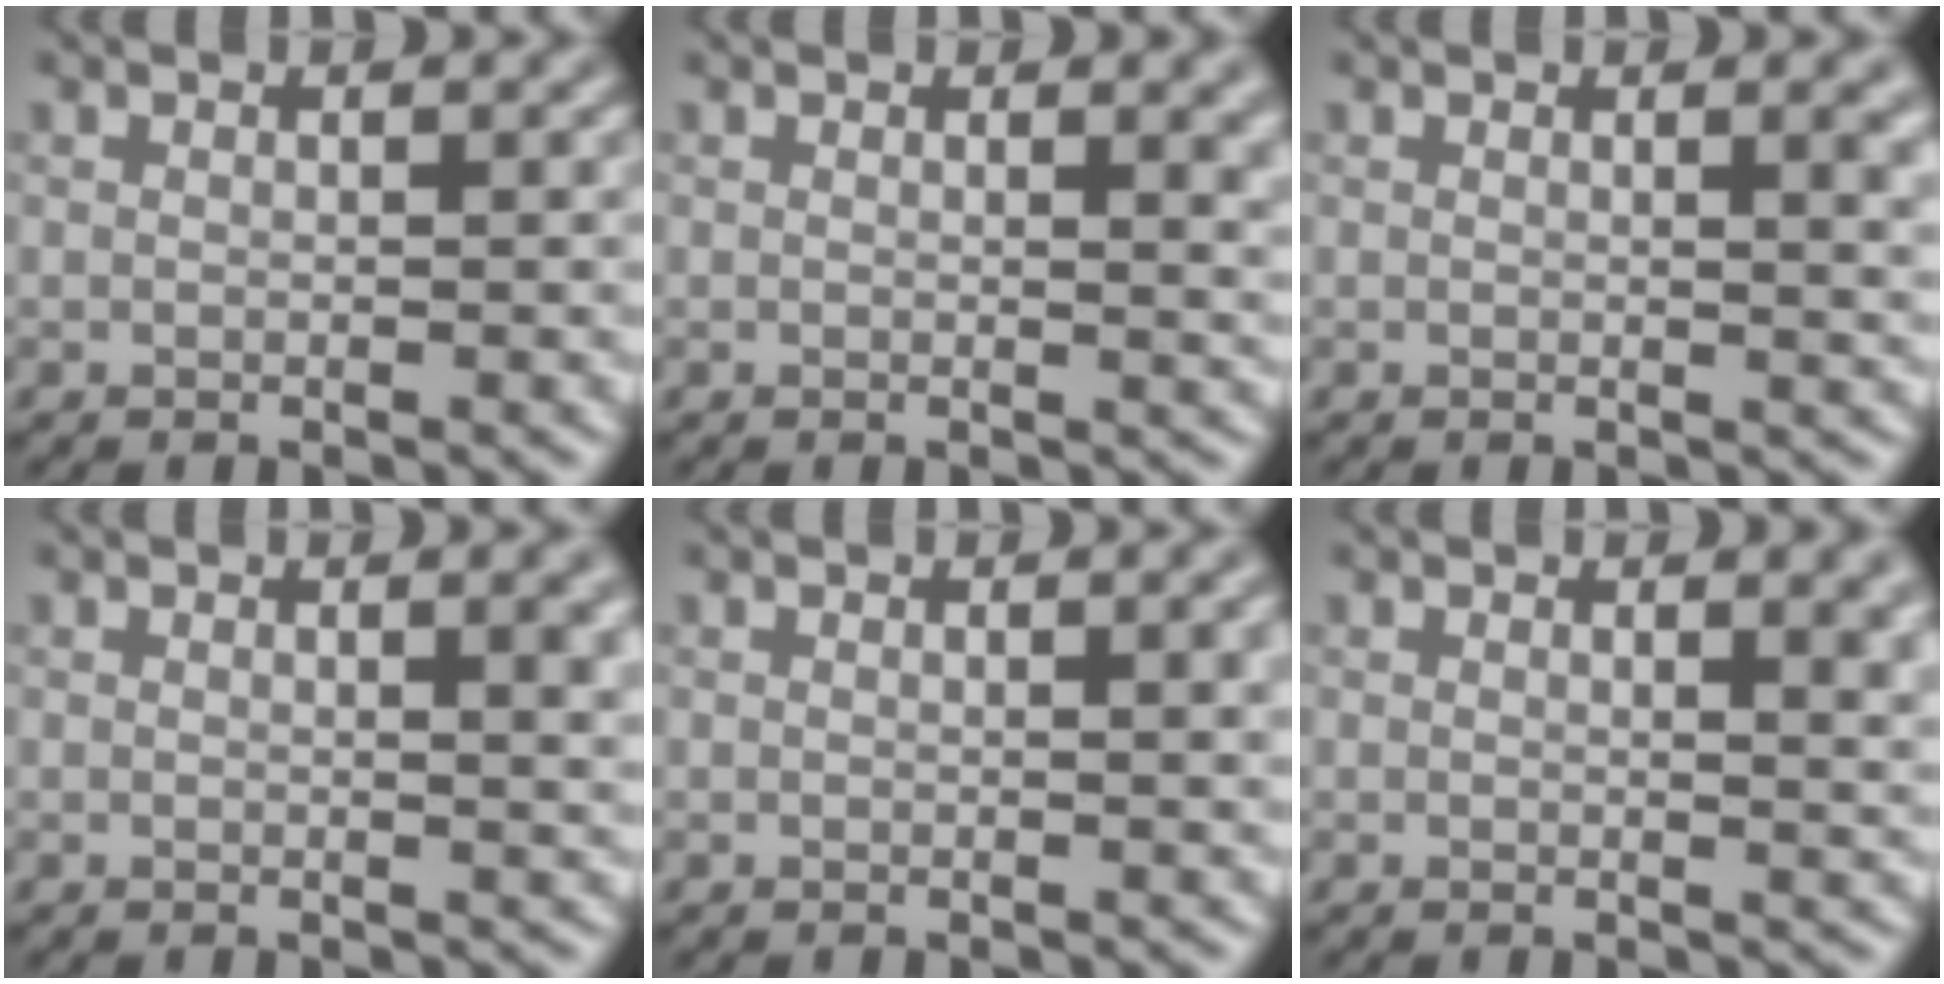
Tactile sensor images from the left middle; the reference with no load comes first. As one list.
[{"total": 2.6, "force": [1.1, 1.0, 2.1], "torque": [-0.013, 0.001, 0.014]}, {"total": 3.3, "force": [1.0, 1.2, 2.9], "torque": [-0.022, 0.002, 0.011]}, {"total": 3.4, "force": [1.1, 1.2, 3.0], "torque": [-0.025, 0.004, 0.011]}, {"total": 2.3, "force": [0.7, 0.7, 2.0], "torque": [-0.018, 0.005, 0.007]}, {"total": 3.5, "force": [1.5, 1.4, 2.9], "torque": [-0.022, 0.002, 0.017]}]